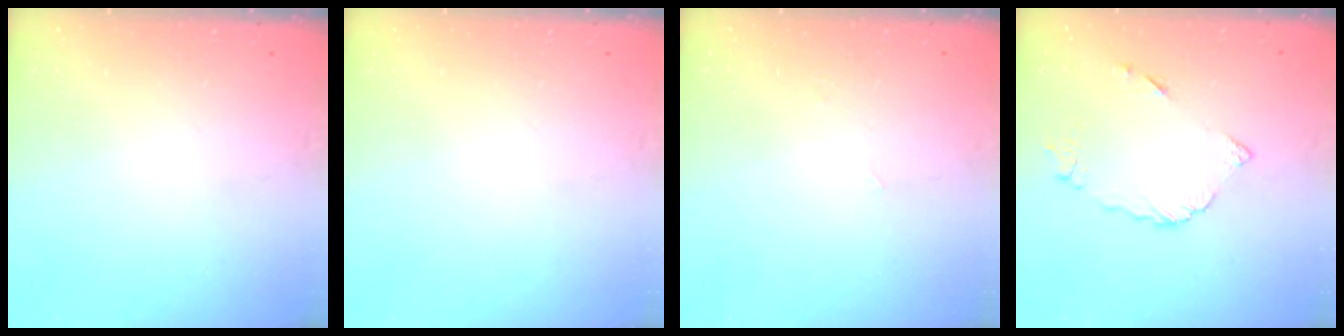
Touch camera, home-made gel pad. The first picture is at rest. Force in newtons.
{"total": 0.0}
{"total": 3.2, "press": 3.2, "slide": 0.4}
{"total": 6.9, "press": 6.9, "slide": 0.1}